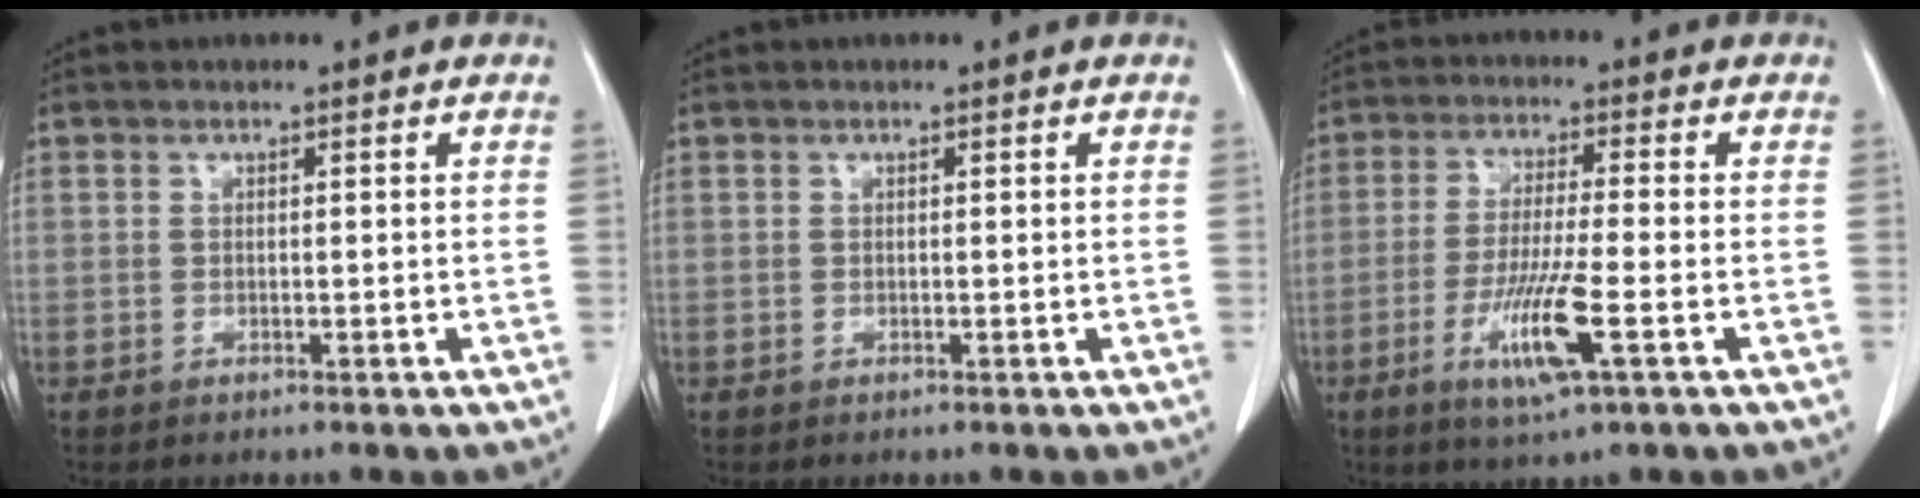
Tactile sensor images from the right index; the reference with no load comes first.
{"total": 0.0}
{"total": 9.6, "force": [-3.6, 0.2, 8.8], "torque": [-0.172, -0.019, -0.068]}